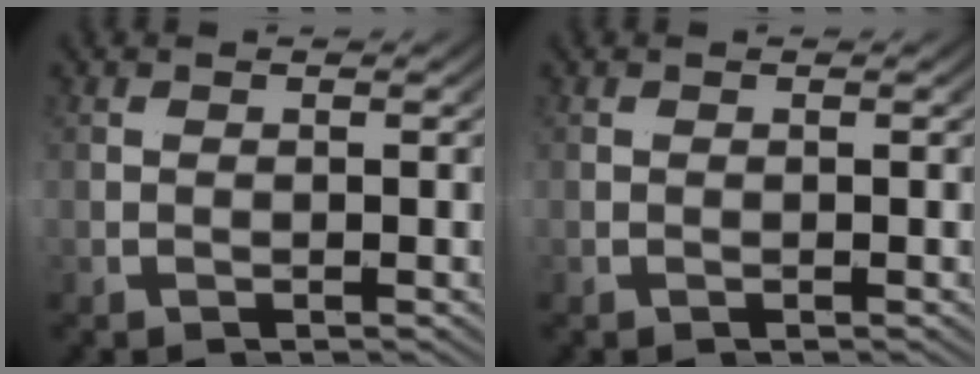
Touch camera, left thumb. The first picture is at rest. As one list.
[{"total": 0.0}]